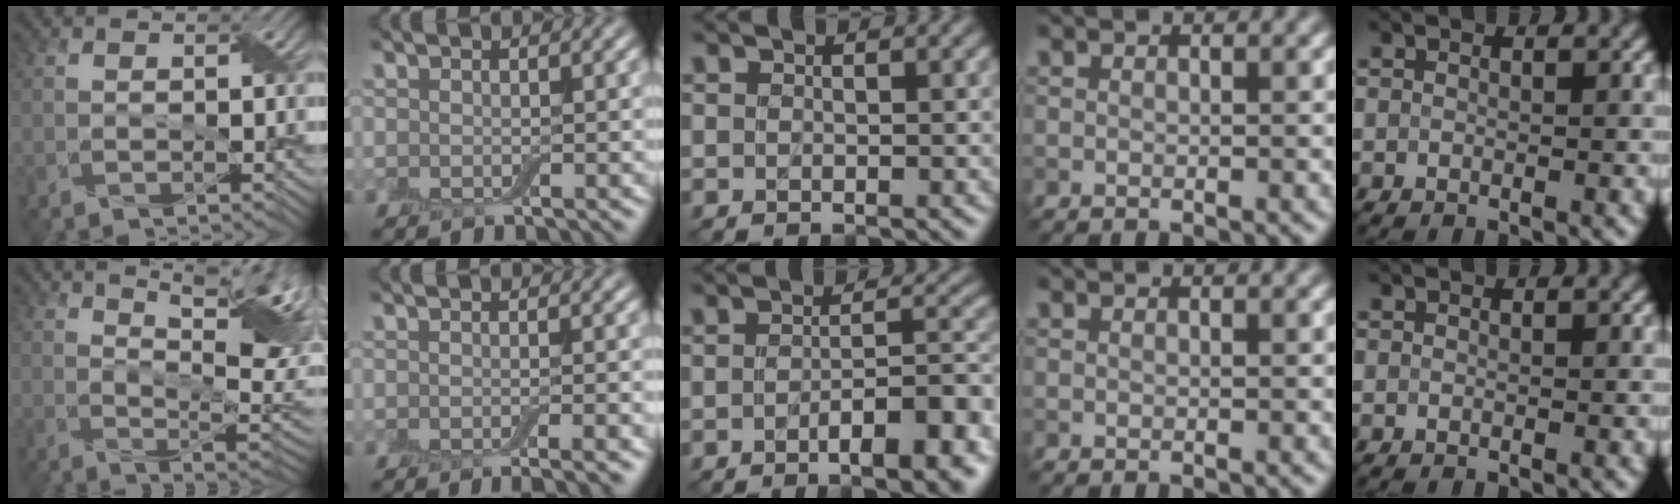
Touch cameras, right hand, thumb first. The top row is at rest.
{"thumb": {"total": 15.3, "force": [6.7, 5.3, 12.7], "torque": [-0.201, 0.028, 0.104]}, "index": {"total": 3.1, "force": [-1.2, 0.8, 2.7], "torque": [-0.022, -0.002, -0.016]}, "middle": {"total": 8.2, "force": [-3.7, 2.5, 6.9], "torque": [-0.077, 0.005, -0.046]}}